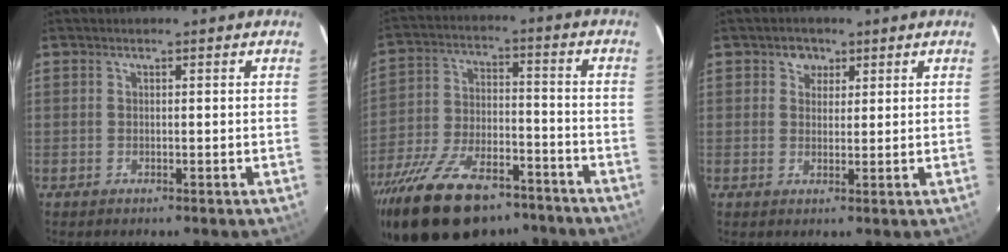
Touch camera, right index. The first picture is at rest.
{"total": 22.7, "force": [-17.0, 9.8, 11.6], "torque": [-0.234, -0.013, -0.262]}
{"total": 2.9, "force": [1.3, 2.5, 0.5], "torque": [0.002, 0.008, 0.020]}